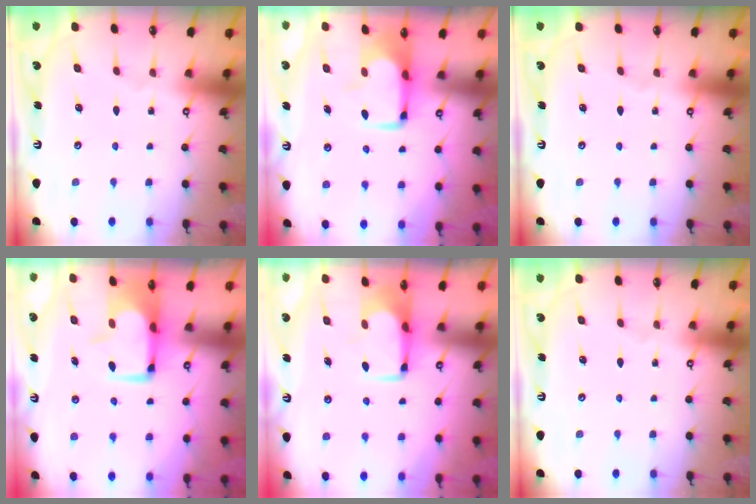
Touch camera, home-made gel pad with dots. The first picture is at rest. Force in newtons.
{"total": 1.2, "press": 1.0, "slide": 0.6}
{"total": 0.0}
{"total": 1.0, "press": 0.2, "slide": 1.0}
{"total": 1.1, "press": 1.1, "slide": 0.1}
{"total": 0.0}